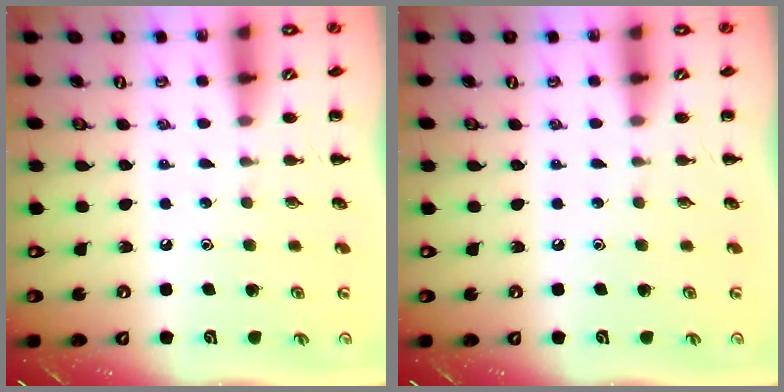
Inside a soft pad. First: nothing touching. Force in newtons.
{"total": 0.0}